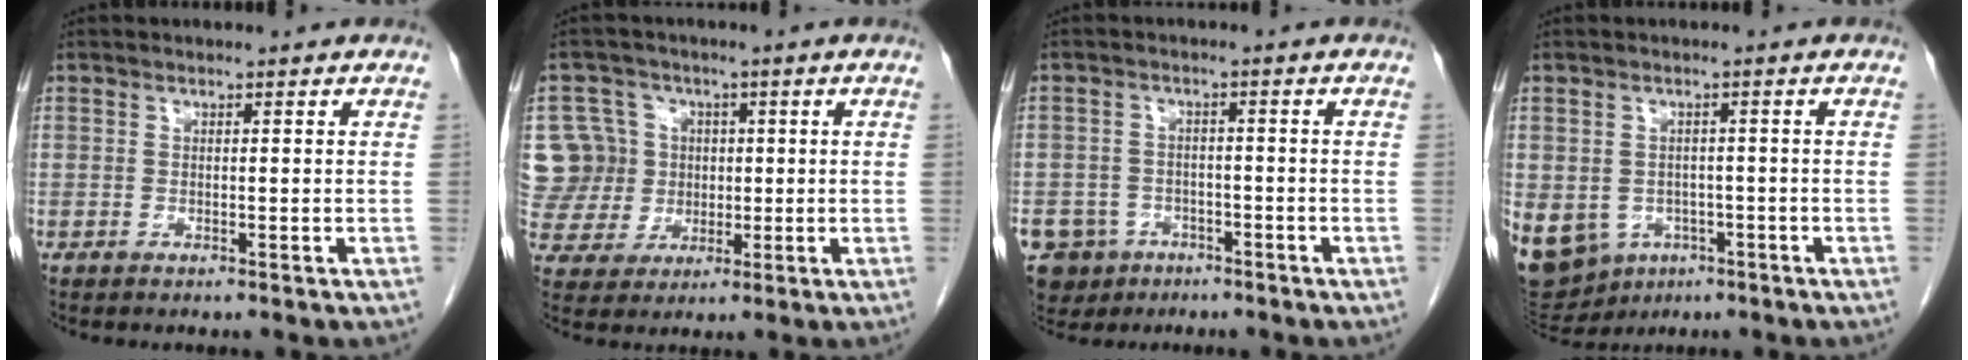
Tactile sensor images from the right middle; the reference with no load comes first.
{"total": 10.1, "force": [1.6, 9.9, 1.4], "torque": [-0.044, 0.038, 0.045]}
{"total": 8.4, "force": [-5.1, 6.4, 1.6], "torque": [-0.037, 0.004, -0.077]}
{"total": 22.2, "force": [-8.9, 18.2, 9.0], "torque": [-0.311, -0.008, -0.115]}